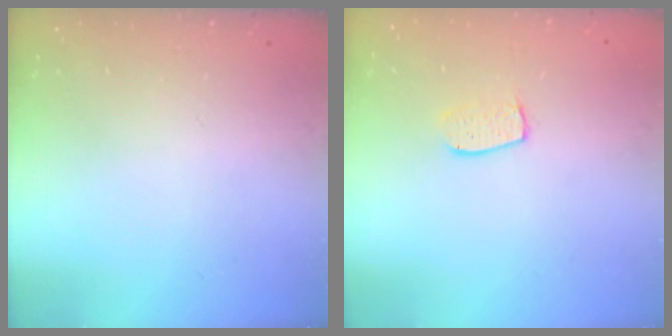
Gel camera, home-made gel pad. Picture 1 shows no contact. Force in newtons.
{"total": 6.3, "press": 6.2, "slide": 0.5}